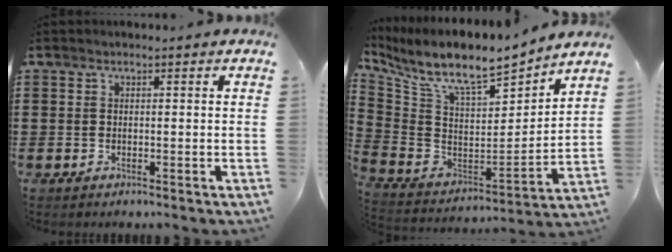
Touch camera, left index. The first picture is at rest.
{"total": 8.6, "force": [7.1, 2.1, 4.5], "torque": [-0.118, -0.058, 0.120]}